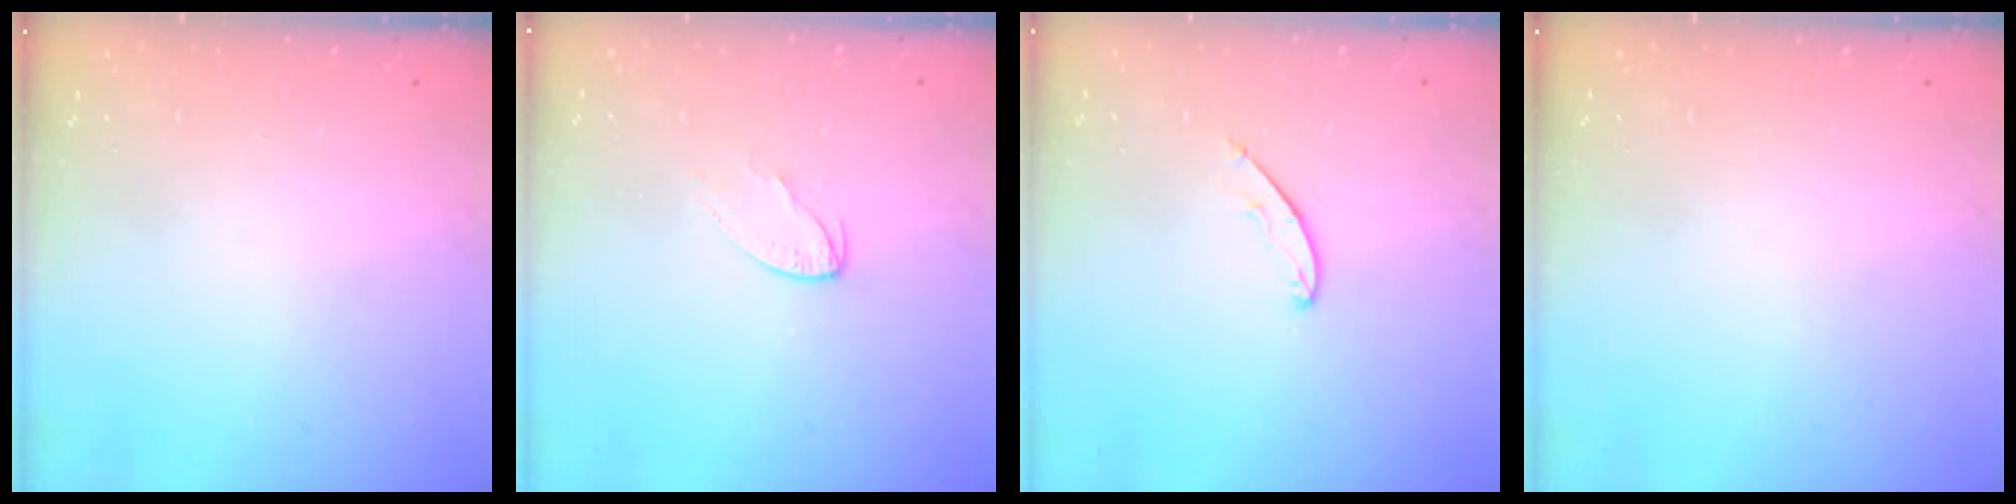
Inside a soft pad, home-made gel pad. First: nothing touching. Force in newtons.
{"total": 4.5, "press": 4.5, "slide": 0.4}
{"total": 5.9, "press": 5.9, "slide": 0.6}
{"total": 0.0}